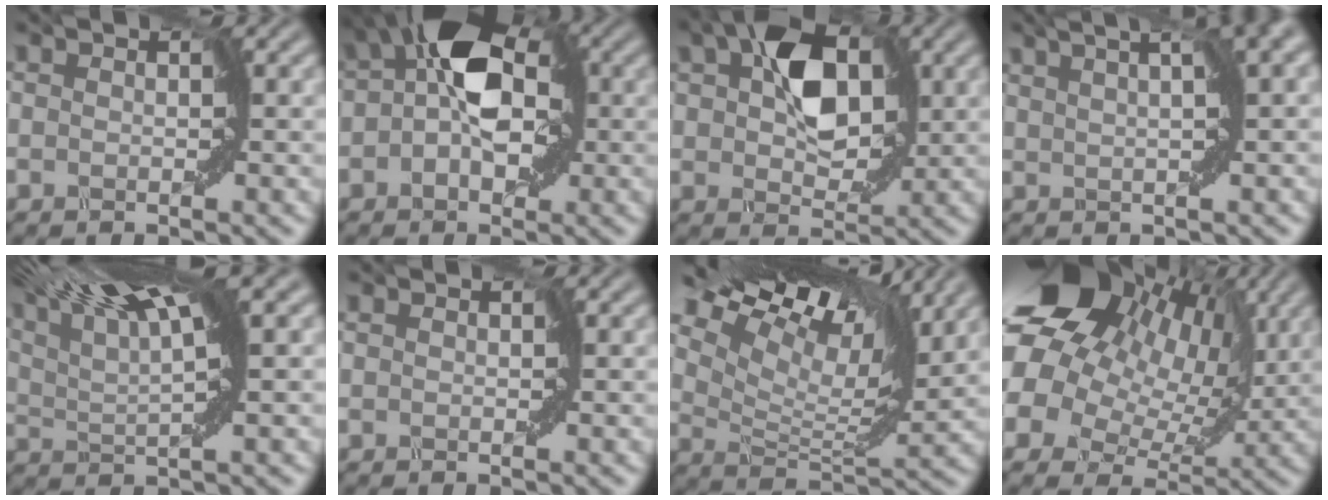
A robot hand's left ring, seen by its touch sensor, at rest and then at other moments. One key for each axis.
{"total": 7.1, "fx": 1.0, "fy": 3.9, "fz": 5.9, "tx": -0.096, "ty": 0.019, "tz": 0.014}
{"total": 6.0, "fx": 2.0, "fy": 3.5, "fz": 4.5, "tx": -0.074, "ty": 0.004, "tz": 0.040}
{"total": 3.1, "fx": 1.4, "fy": -0.5, "fz": 2.7, "tx": -0.051, "ty": 0.008, "tz": 0.028}
{"total": 8.1, "fx": 6.3, "fy": 0.8, "fz": 5.0, "tx": -0.080, "ty": 0.024, "tz": 0.092}
{"total": 0.0}
{"total": 12.2, "fx": 10.0, "fy": 2.8, "fz": 6.3, "tx": -0.130, "ty": 0.015, "tz": 0.153}
{"total": 16.5, "fx": 6.2, "fy": 11.6, "fz": 9.9, "tx": -0.211, "ty": 0.017, "tz": 0.112}